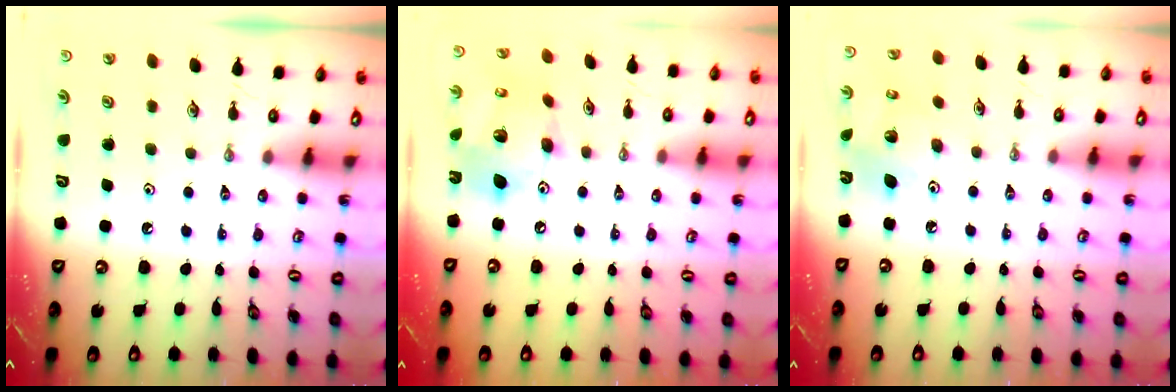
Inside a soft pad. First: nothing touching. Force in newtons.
{"total": 15.5, "press": 15.4, "slide": 1.7}
{"total": 7.8, "press": 7.8, "slide": 0.1}